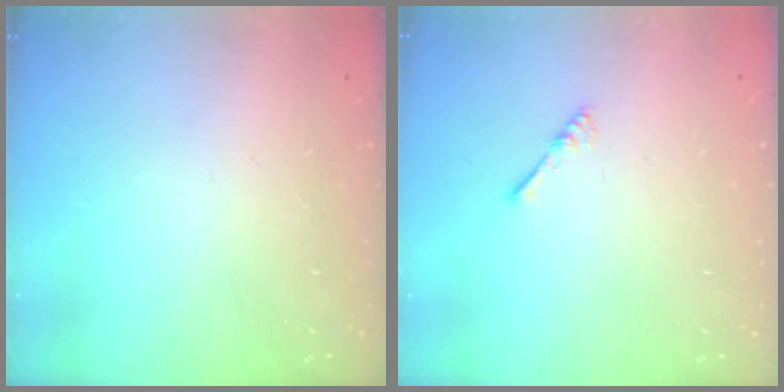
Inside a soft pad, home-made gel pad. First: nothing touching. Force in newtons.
{"total": 2.4, "press": 2.4, "slide": 0.5}